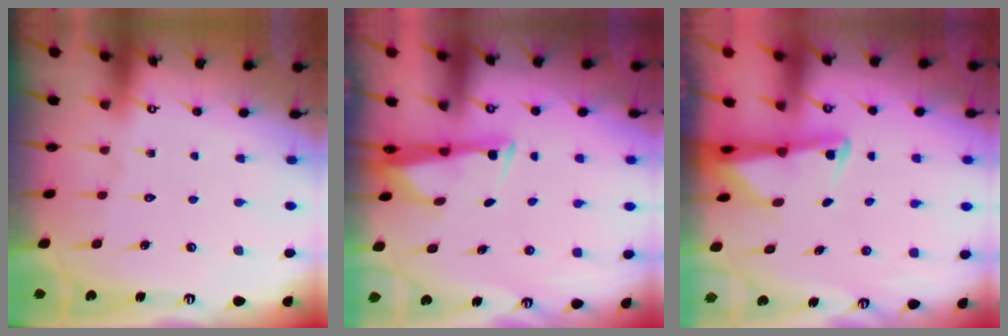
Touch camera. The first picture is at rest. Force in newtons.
{"total": 2.9, "press": 2.8, "slide": 0.9}
{"total": 2.5, "press": 2.5, "slide": 0.5}